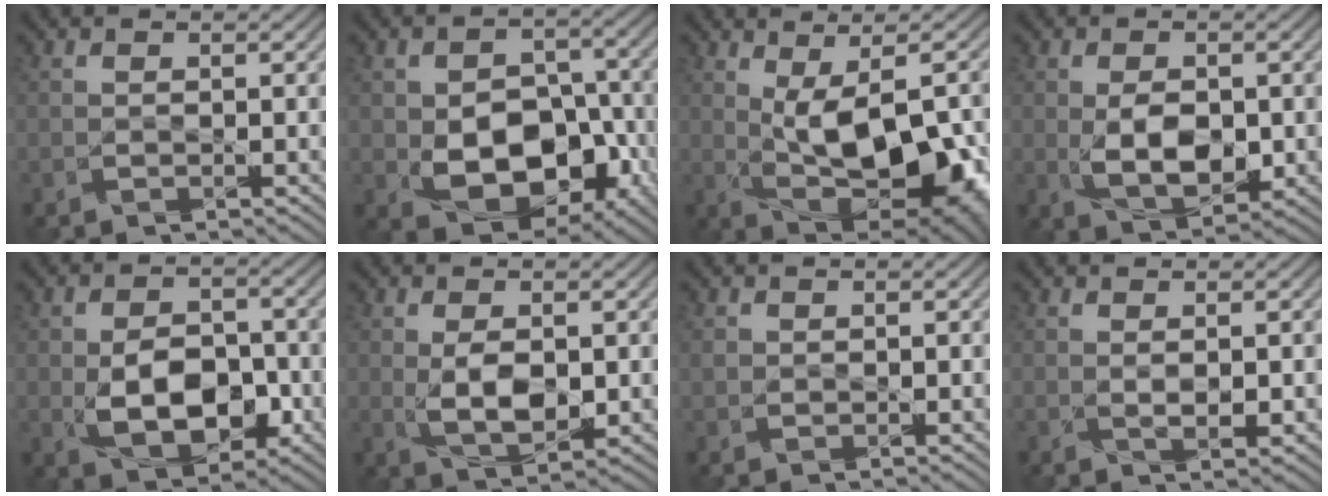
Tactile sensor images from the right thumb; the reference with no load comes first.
{"total": 11.5, "force": [-3.3, 8.1, 7.5], "torque": [-0.114, -0.023, -0.066]}
{"total": 11.1, "force": [-0.8, 5.4, 9.7], "torque": [-0.173, -0.018, 0.000]}
{"total": 5.9, "force": [-0.4, 3.5, 4.7], "torque": [-0.099, -0.011, -0.006]}
{"total": 8.1, "force": [-1.9, 5.1, 5.9], "torque": [-0.109, -0.009, -0.033]}
{"total": 4.8, "force": [0.0, 2.5, 4.1], "torque": [-0.090, -0.009, 0.004]}
{"total": 0.9, "force": [0.5, 0.7, 0.0], "torque": [-0.005, 0.005, 0.003]}
{"total": 1.8, "force": [0.2, 0.6, 1.7], "torque": [-0.038, -0.004, 0.005]}